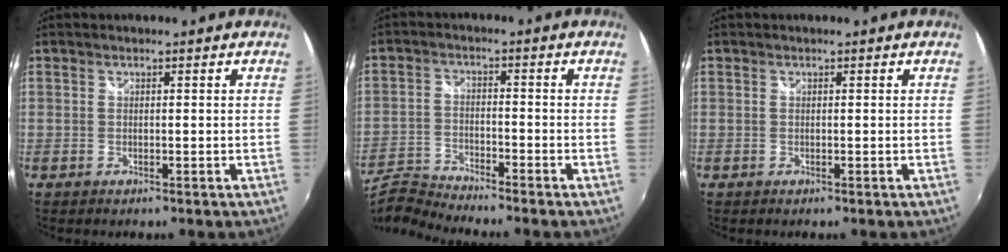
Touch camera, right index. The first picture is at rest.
{"total": 7.4, "force": [-7.3, -0.2, 1.4], "torque": [-0.044, -0.001, -0.154]}
{"total": 0.0}